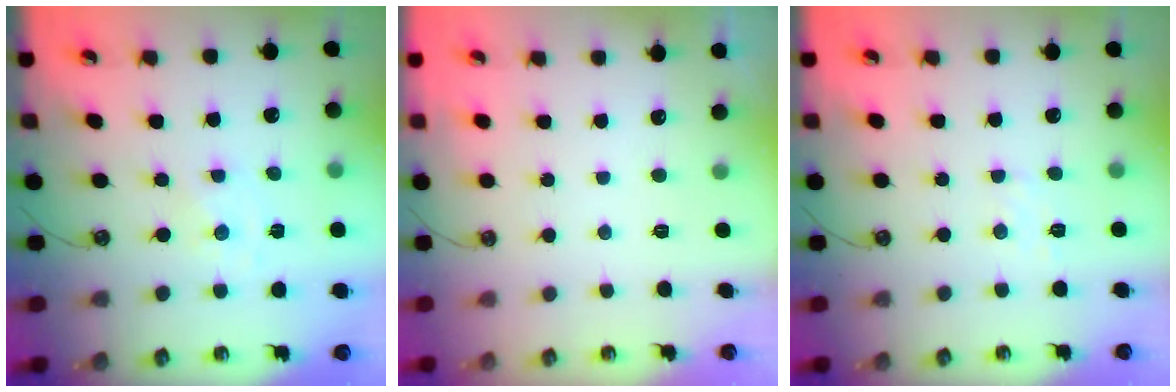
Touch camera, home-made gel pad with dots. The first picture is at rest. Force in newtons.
{"total": 0.0}
{"total": 4.5, "press": 4.5, "slide": 0.6}